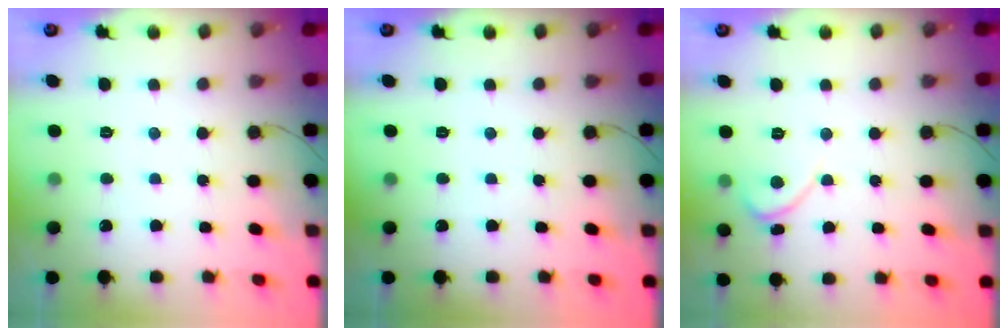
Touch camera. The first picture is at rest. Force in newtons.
{"total": 0.0}
{"total": 2.3, "press": 2.3, "slide": 0.1}